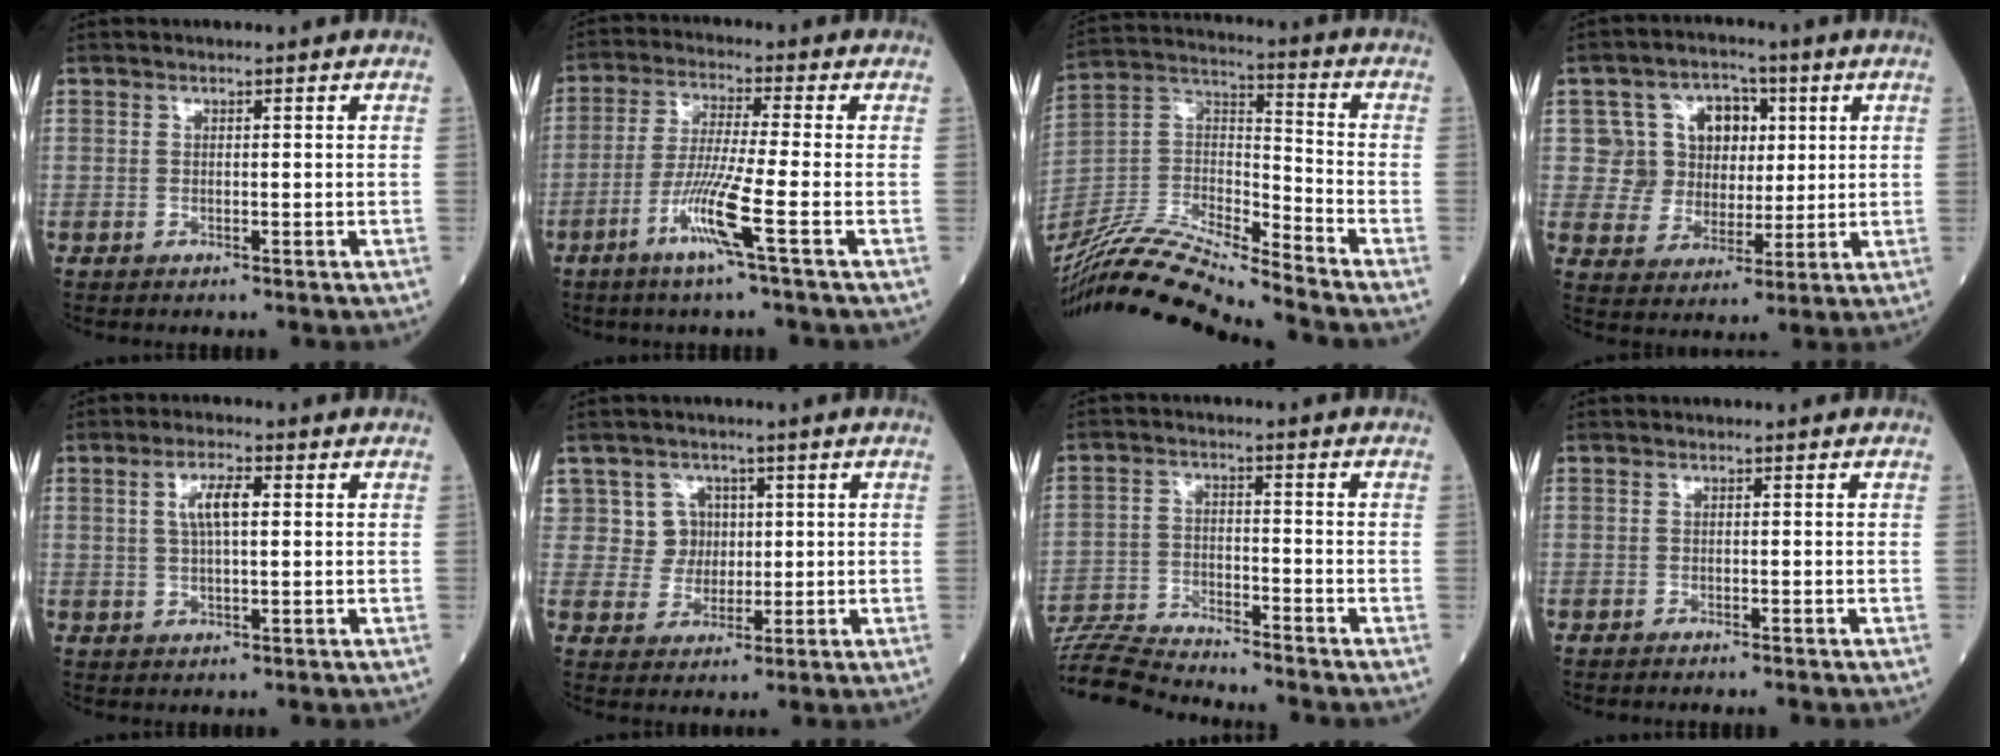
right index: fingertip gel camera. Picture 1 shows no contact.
{"total": 8.1, "force": [-3.6, -1.2, 7.2], "torque": [-0.146, -0.014, -0.076]}
{"total": 18.7, "force": [-17.2, -0.6, 7.2], "torque": [-0.148, 0.010, -0.324]}
{"total": 8.9, "force": [2.3, 8.3, 2.5], "torque": [-0.041, 0.030, 0.046]}
{"total": 4.7, "force": [1.2, 1.1, 4.4], "torque": [-0.086, 0.008, 0.023]}
{"total": 5.4, "force": [1.7, 5.1, 0.2], "torque": [0.008, 0.016, 0.032]}
{"total": 9.8, "force": [-9.7, -0.9, 1.2], "torque": [-0.022, -0.008, -0.180]}
{"total": 1.3, "force": [-1.1, 0.0, 0.6], "torque": [-0.008, -0.001, -0.014]}